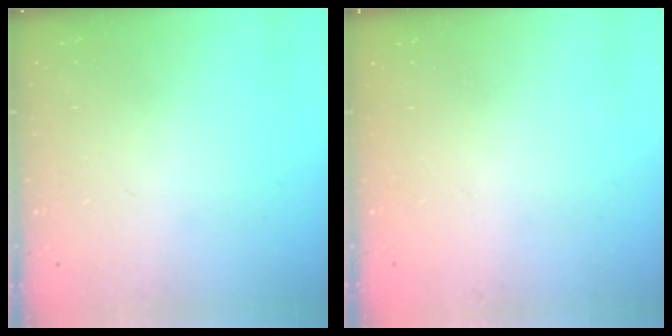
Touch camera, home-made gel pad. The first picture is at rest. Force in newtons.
{"total": 0.0}